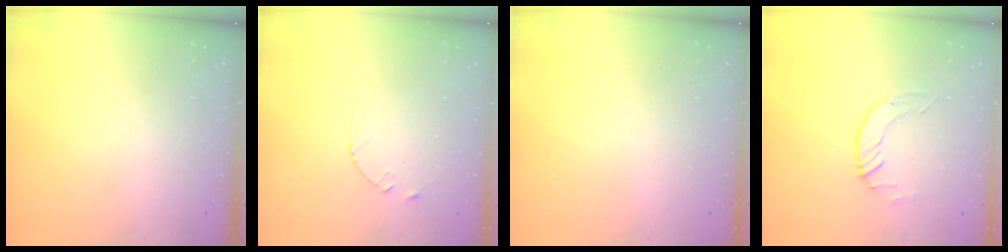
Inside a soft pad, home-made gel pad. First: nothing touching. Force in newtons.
{"total": 2.4, "press": 2.3, "slide": 0.2}
{"total": 0.0}
{"total": 4.1, "press": 4.1, "slide": 0.1}